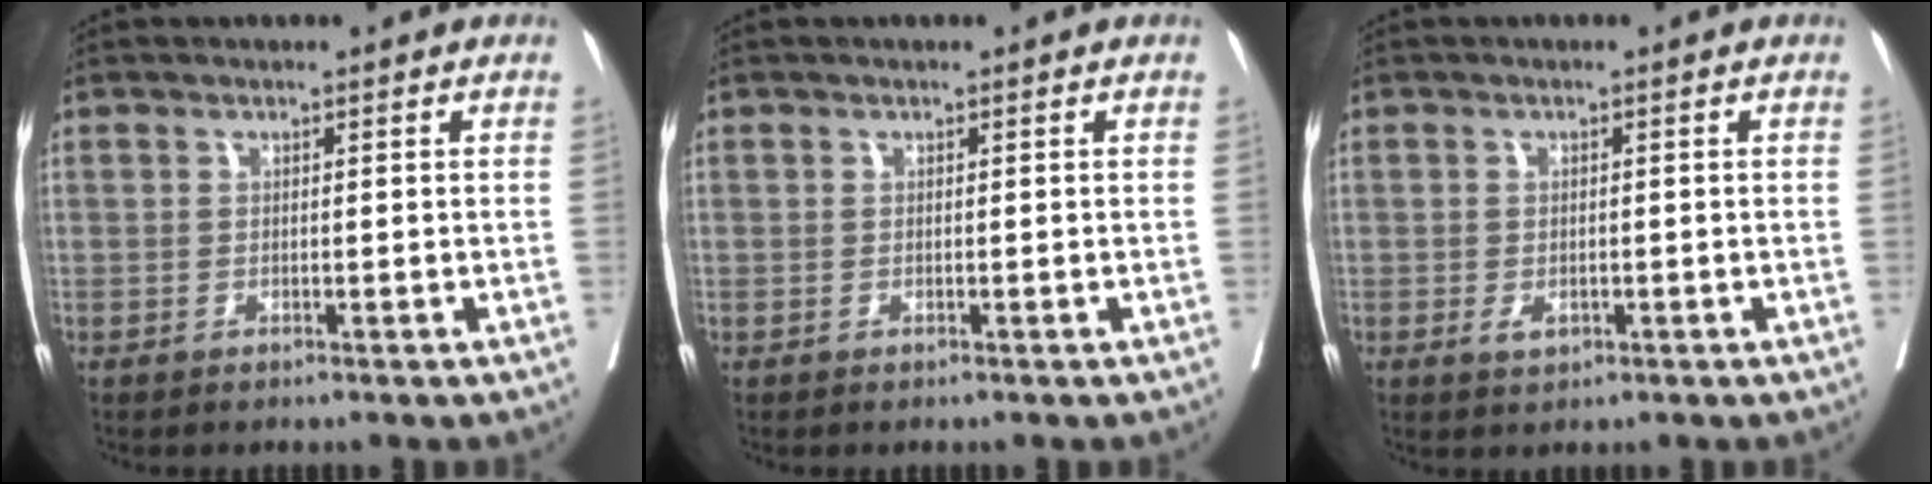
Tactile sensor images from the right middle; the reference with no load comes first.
{"total": 0.0}
{"total": 1.8, "force": [-0.6, 1.1, 1.3], "torque": [-0.021, -0.001, -0.005]}